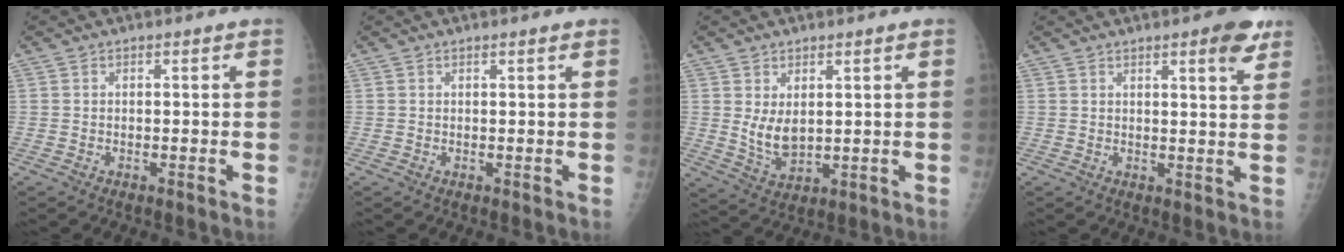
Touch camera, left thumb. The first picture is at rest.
{"total": 0.8, "force": [0.6, 0.0, 0.5], "torque": [-0.005, 0.000, 0.009]}
{"total": 5.4, "force": [1.4, 3.1, 4.3], "torque": [-0.066, -0.019, 0.039]}
{"total": 5.7, "force": [3.5, 1.2, 4.3], "torque": [-0.045, -0.016, 0.040]}